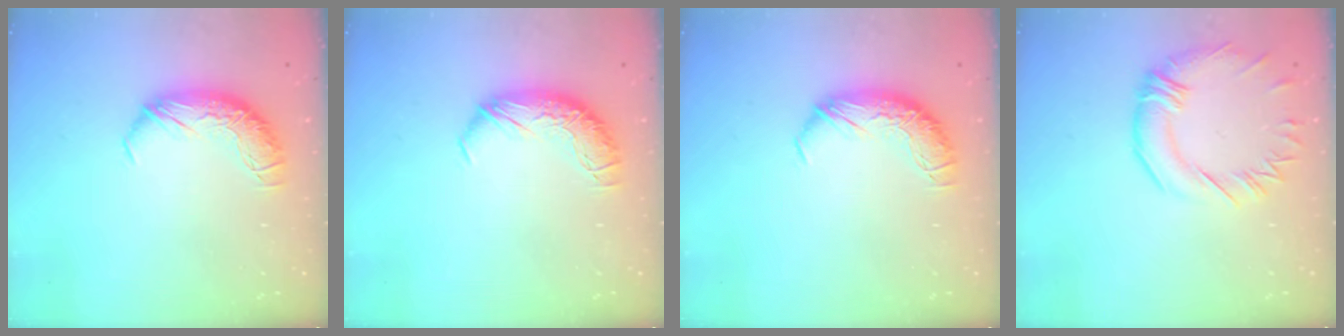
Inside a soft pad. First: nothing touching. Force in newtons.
{"total": 0.0}
{"total": 0.0}
{"total": 2.6, "press": 2.2, "slide": 1.3}